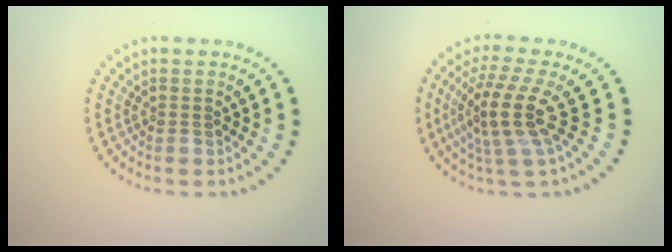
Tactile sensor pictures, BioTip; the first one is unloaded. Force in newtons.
{"total": 4.4, "press": 3.3, "slide": 2.8}